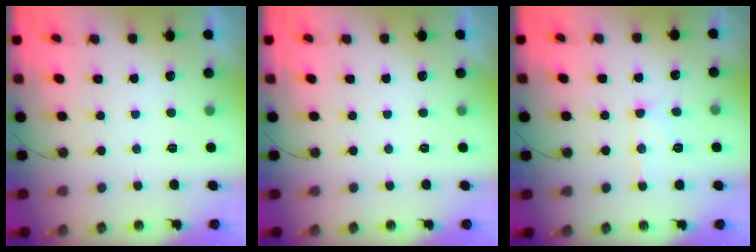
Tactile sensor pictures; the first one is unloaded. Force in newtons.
{"total": 0.0}
{"total": 9.7, "press": 9.7, "slide": 0.8}